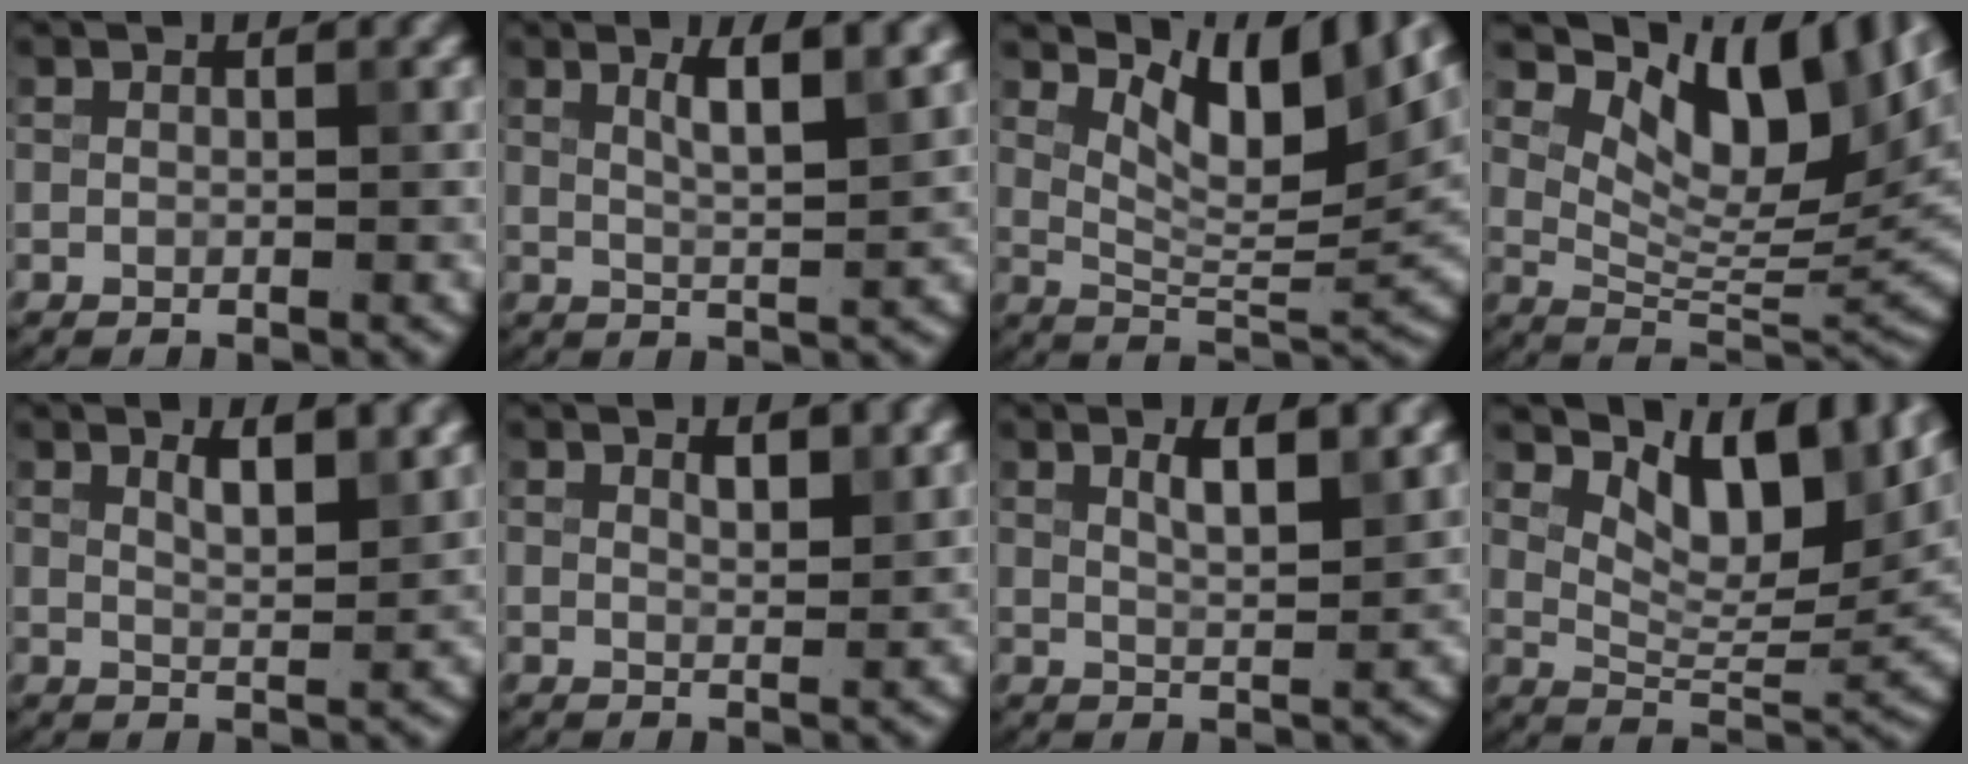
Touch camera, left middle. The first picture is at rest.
{"total": 4.3, "force": [2.2, 0.9, 3.6], "torque": [-0.051, 0.001, 0.037]}
{"total": 8.5, "force": [4.6, 2.8, 6.6], "torque": [-0.102, -0.007, 0.083]}
{"total": 12.0, "force": [6.6, 4.7, 8.8], "torque": [-0.128, 0.003, 0.120]}
{"total": 4.1, "force": [2.4, 1.3, 3.0], "torque": [-0.038, 0.007, 0.032]}
{"total": 2.1, "force": [1.5, 0.6, 1.3], "torque": [-0.018, -0.002, 0.026]}
{"total": 4.0, "force": [2.1, 1.1, 3.2], "torque": [-0.046, 0.004, 0.033]}
{"total": 9.7, "force": [5.7, 4.1, 6.6], "torque": [-0.101, -0.003, 0.101]}